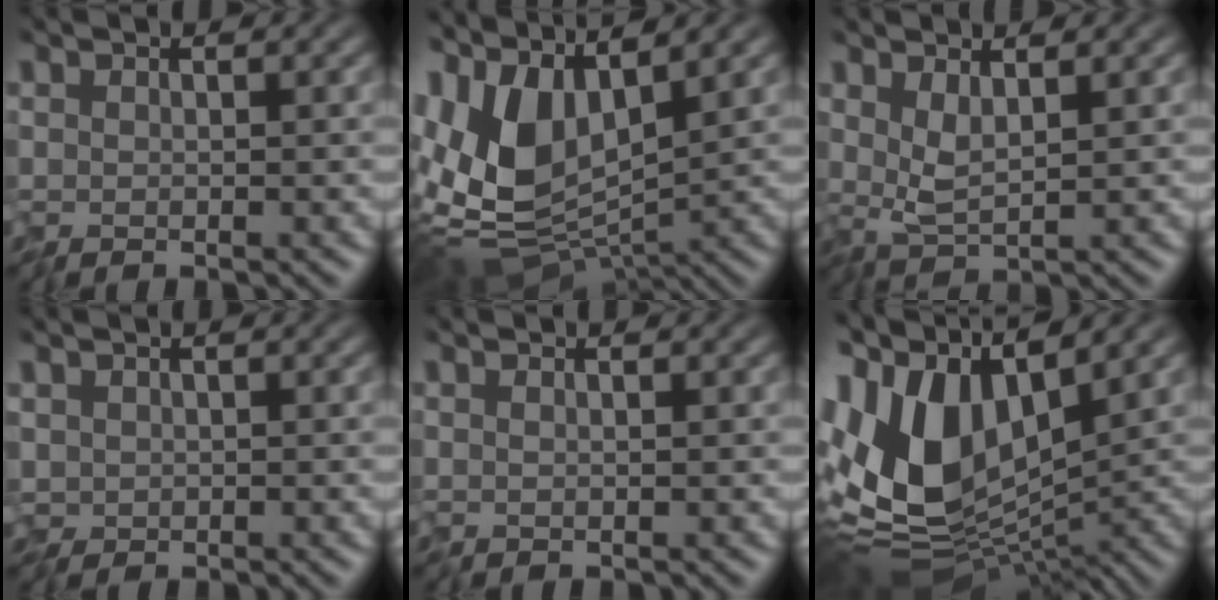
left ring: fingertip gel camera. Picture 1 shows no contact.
{"total": 11.4, "force": [2.0, 6.4, 9.2], "torque": [-0.192, -0.010, 0.032]}
{"total": 2.6, "force": [0.8, 0.7, 2.3], "torque": [-0.052, -0.005, 0.015]}
{"total": 1.7, "force": [-0.1, 1.4, 0.9], "torque": [-0.024, -0.001, -0.005]}
{"total": 0.0}
{"total": 12.3, "force": [1.4, 6.6, 10.3], "torque": [-0.199, -0.003, 0.013]}